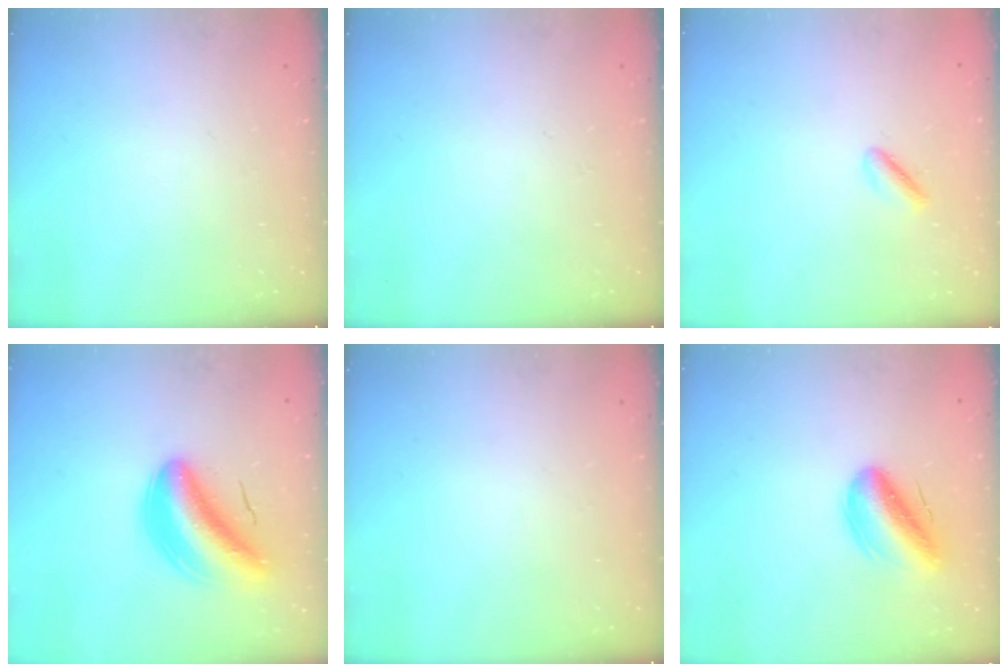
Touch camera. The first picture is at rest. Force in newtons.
{"total": 0.0}
{"total": 1.6, "press": 1.5, "slide": 0.5}
{"total": 8.5, "press": 8.0, "slide": 2.8}
{"total": 0.0}
{"total": 12.8, "press": 12.3, "slide": 3.4}